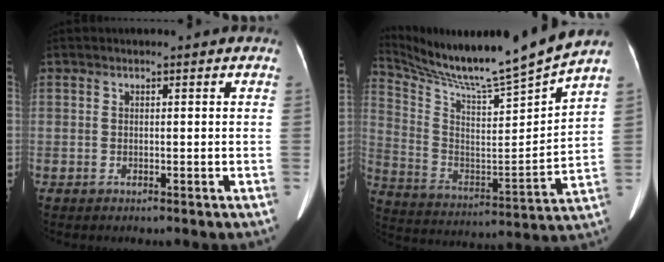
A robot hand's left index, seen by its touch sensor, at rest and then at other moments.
{"total": 18.6, "force": [16.9, -2.4, 7.4], "torque": [-0.150, -0.054, 0.285]}